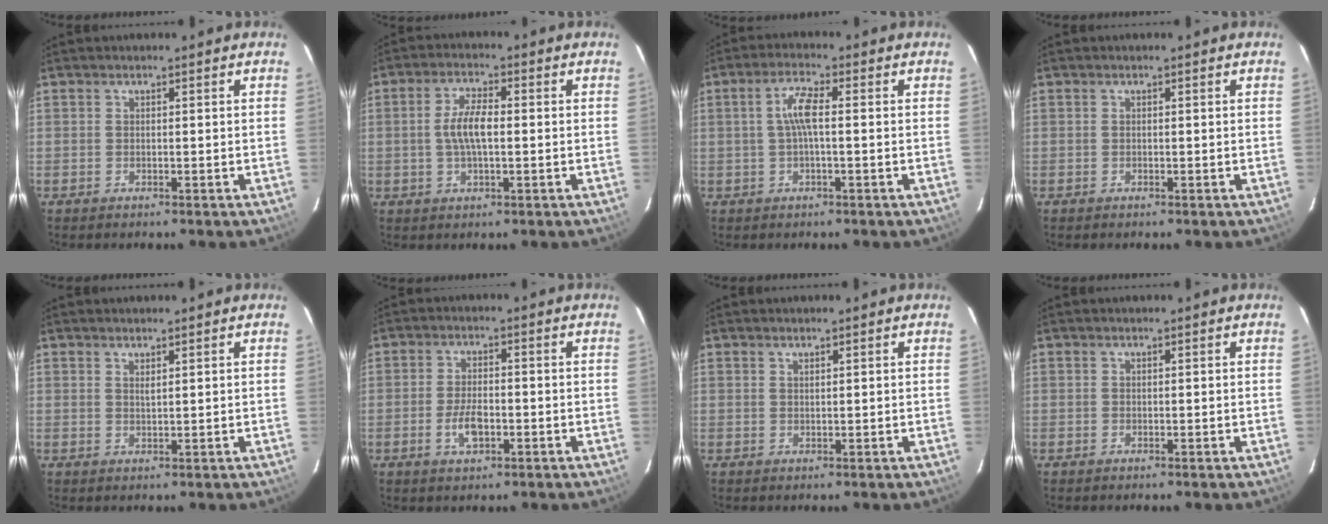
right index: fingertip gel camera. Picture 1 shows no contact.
{"total": 5.7, "force": [-0.1, 2.0, 5.4], "torque": [-0.107, 0.006, -0.002]}
{"total": 4.6, "force": [0.1, 0.8, 4.5], "torque": [-0.088, 0.008, 0.003]}
{"total": 0.0}
{"total": 1.2, "force": [0.9, 0.2, 0.7], "torque": [-0.014, 0.000, 0.016]}
{"total": 4.9, "force": [-1.9, 2.4, 3.9], "torque": [-0.081, -0.003, -0.031]}
{"total": 0.6, "force": [0.5, 0.1, 0.2], "torque": [-0.004, 0.001, 0.010]}
{"total": 0.0}